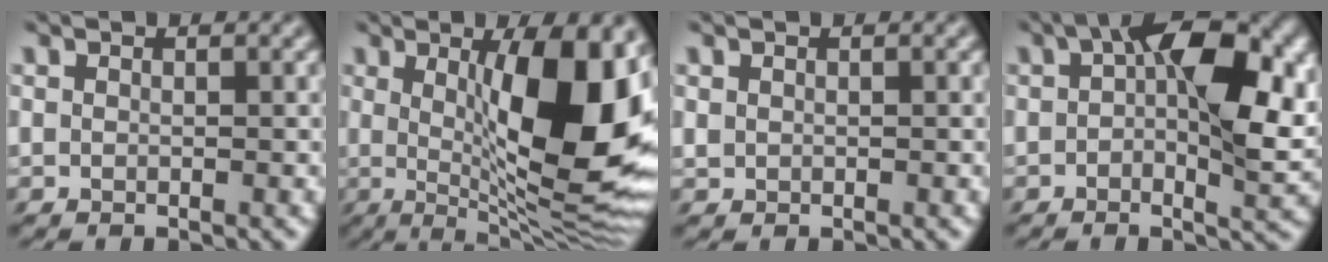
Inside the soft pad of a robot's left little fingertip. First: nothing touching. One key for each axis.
{"total": 13.0, "fx": 1.7, "fy": 4.1, "fz": 12.2, "tx": -0.154, "ty": -0.002, "tz": 0.019}
{"total": 0.8, "fx": 0.0, "fy": 0.6, "fz": 0.5, "tx": -0.015, "ty": 0.000, "tz": 0.000}
{"total": 11.5, "fx": 2.5, "fy": 5.9, "fz": 9.5, "tx": -0.147, "ty": -0.001, "tz": 0.035}